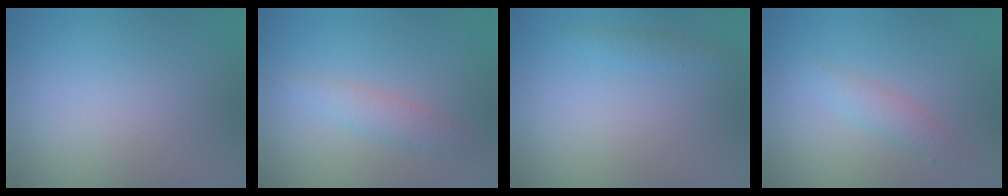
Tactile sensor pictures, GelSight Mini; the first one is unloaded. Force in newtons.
{"total": 1.8, "press": 1.8, "slide": 0.0}
{"total": 0.9, "press": 0.9, "slide": 0.0}
{"total": 1.7, "press": 1.7, "slide": 0.1}